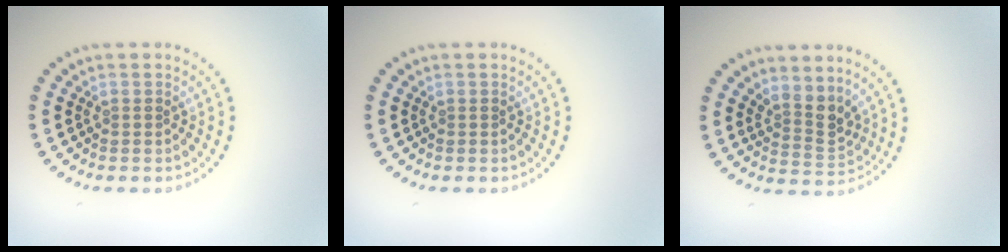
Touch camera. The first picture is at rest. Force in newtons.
{"total": 0.0}
{"total": 2.7, "press": 2.0, "slide": 1.8}